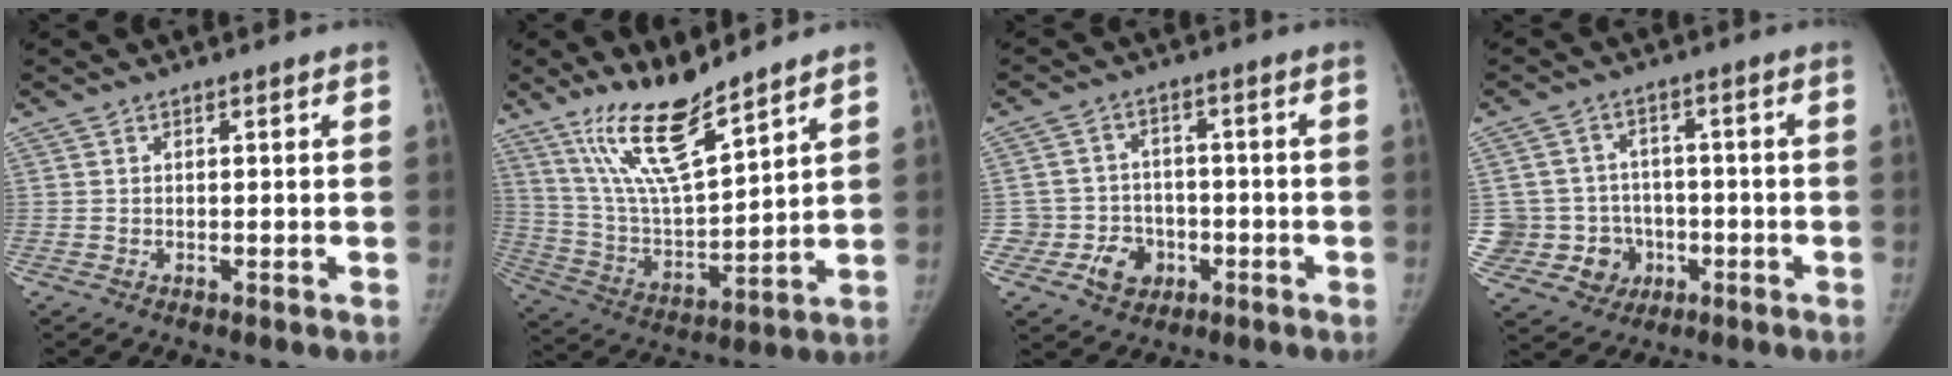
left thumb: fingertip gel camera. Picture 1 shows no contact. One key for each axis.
{"total": 15.5, "fx": 11.4, "fy": 3.3, "fz": 10.0, "tx": -0.169, "ty": -0.071, "tz": 0.229}
{"total": 7.5, "fx": -2.9, "fy": 6.7, "fz": 1.9, "tx": 0.003, "ty": 0.020, "tz": -0.040}
{"total": 10.4, "fx": -2.0, "fy": 9.9, "fz": 2.1, "tx": -0.020, "ty": 0.027, "tz": -0.018}